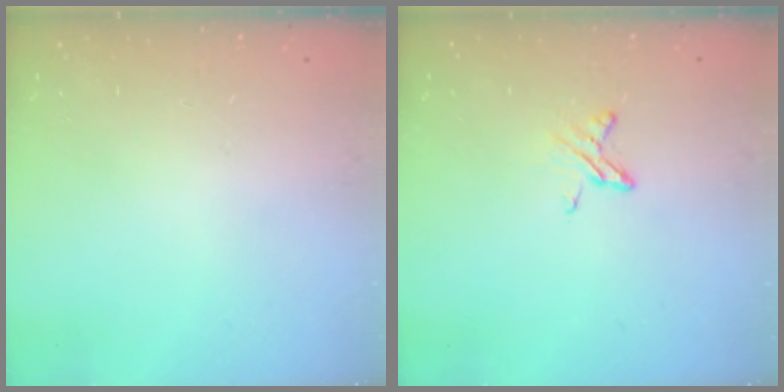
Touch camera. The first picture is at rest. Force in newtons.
{"total": 4.3, "press": 4.3, "slide": 0.5}